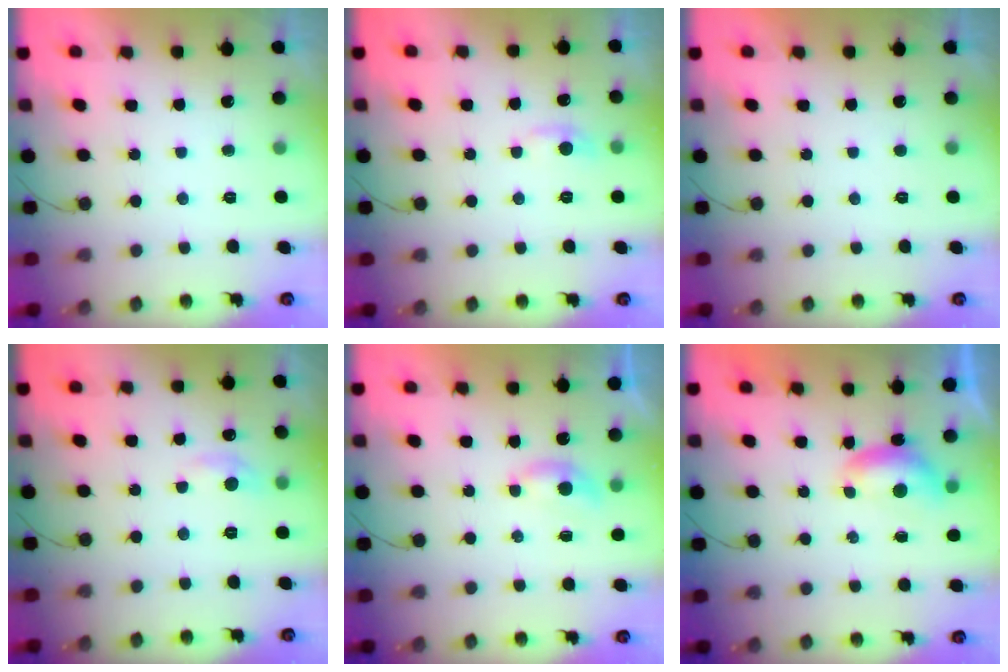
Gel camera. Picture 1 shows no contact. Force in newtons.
{"total": 5.5, "press": 5.5, "slide": 0.5}
{"total": 0.0}
{"total": 6.4, "press": 6.4, "slide": 0.9}
{"total": 3.2, "press": 3.2, "slide": 0.4}
{"total": 5.8, "press": 5.8, "slide": 0.7}